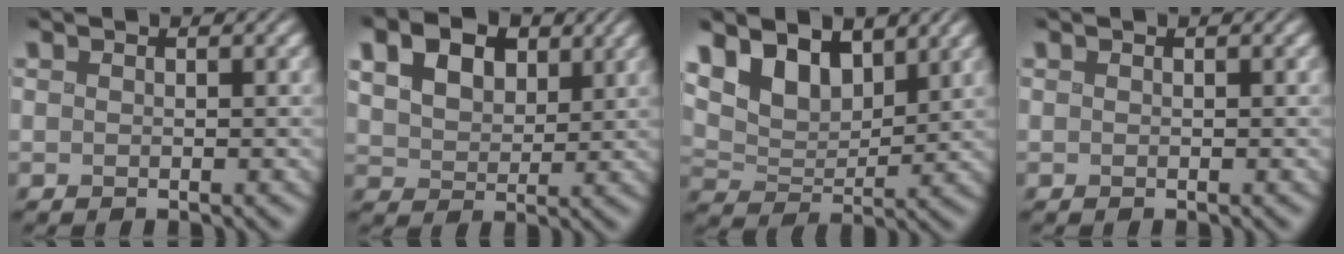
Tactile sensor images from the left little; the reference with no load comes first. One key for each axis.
{"total": 6.1, "fx": 2.9, "fy": 3.9, "fz": 3.7, "tx": -0.083, "ty": 0.015, "tz": 0.036}
{"total": 6.2, "fx": 3.7, "fy": 3.5, "fz": 3.6, "tx": -0.076, "ty": 0.003, "tz": 0.056}
{"total": 0.0}